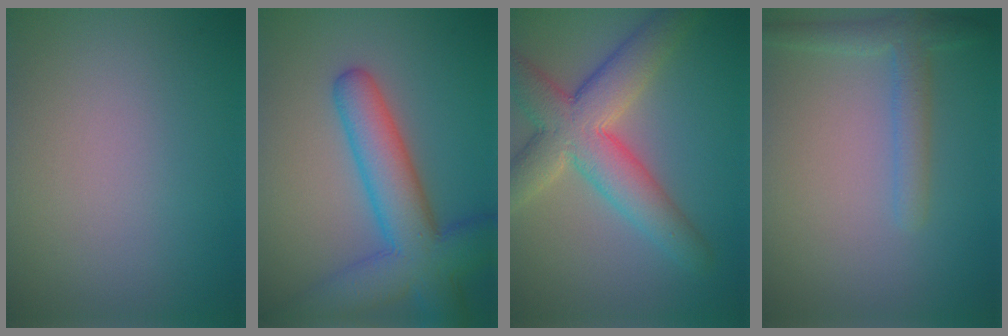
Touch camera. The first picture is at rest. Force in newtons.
{"total": 9.0, "press": 9.0, "slide": 0.3}
{"total": 7.9, "press": 7.8, "slide": 0.7}
{"total": 2.6, "press": 2.6, "slide": 0.2}